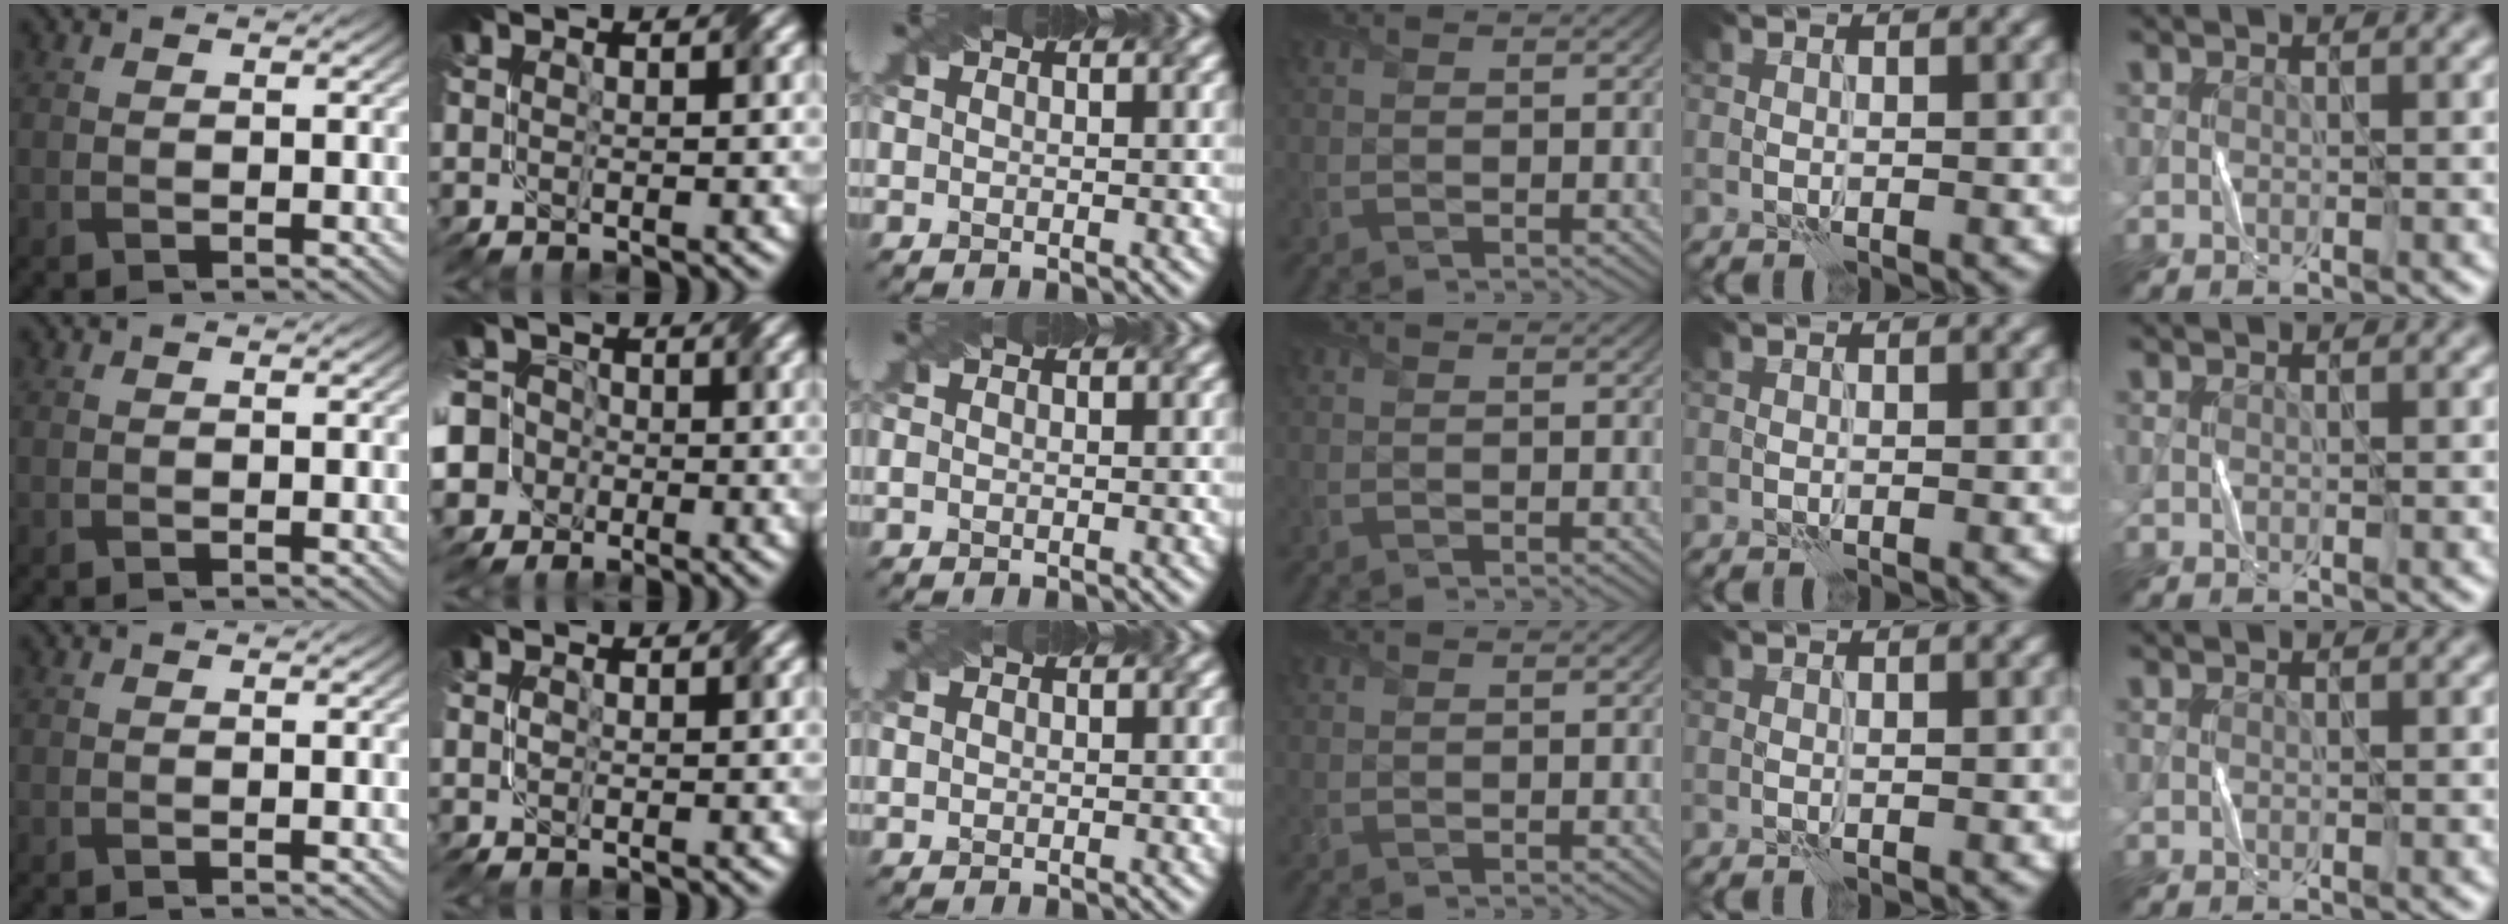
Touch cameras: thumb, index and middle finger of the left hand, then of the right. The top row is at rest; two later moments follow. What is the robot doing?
{"motion": "fold", "object": "paper"}